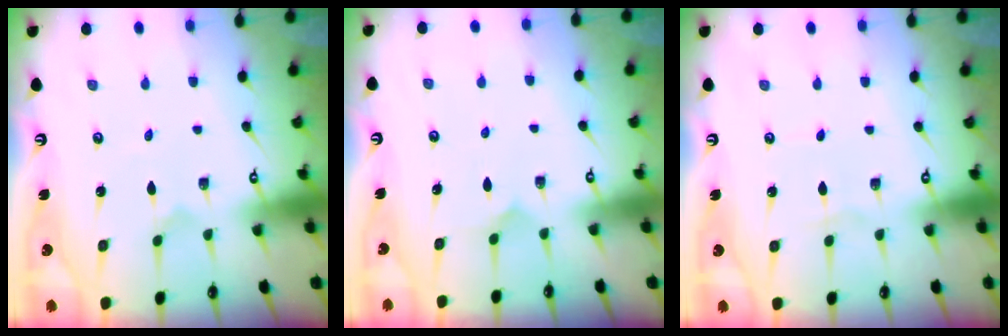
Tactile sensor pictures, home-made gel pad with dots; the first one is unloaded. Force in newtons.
{"total": 6.2, "press": 6.1, "slide": 0.6}
{"total": 1.5, "press": 1.4, "slide": 0.2}